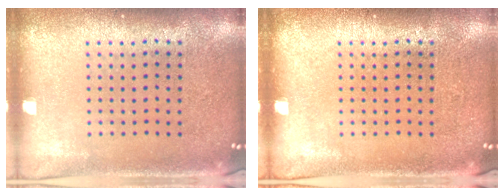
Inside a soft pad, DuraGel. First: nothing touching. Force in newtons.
{"total": 0.0}